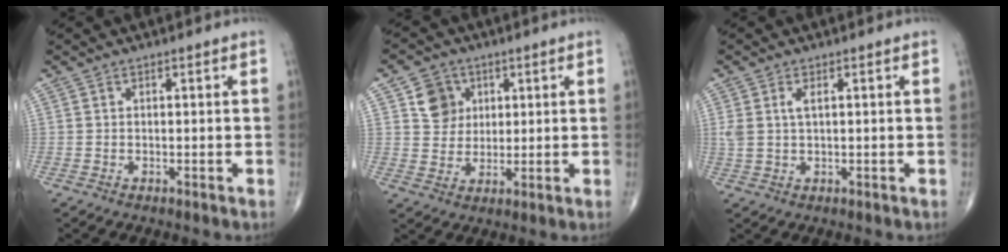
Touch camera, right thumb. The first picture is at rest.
{"total": 6.7, "force": [2.4, 5.9, 2.0], "torque": [-0.006, -0.007, 0.042]}
{"total": 3.6, "force": [1.1, 1.6, 3.0], "torque": [-0.074, 0.007, 0.028]}